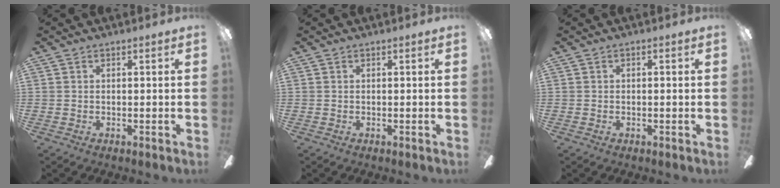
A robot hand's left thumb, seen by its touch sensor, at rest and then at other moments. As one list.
[{"total": 0.0}, {"total": 0.5, "force": [-0.2, 0.3, 0.4], "torque": [-0.007, 0.002, -0.005]}]